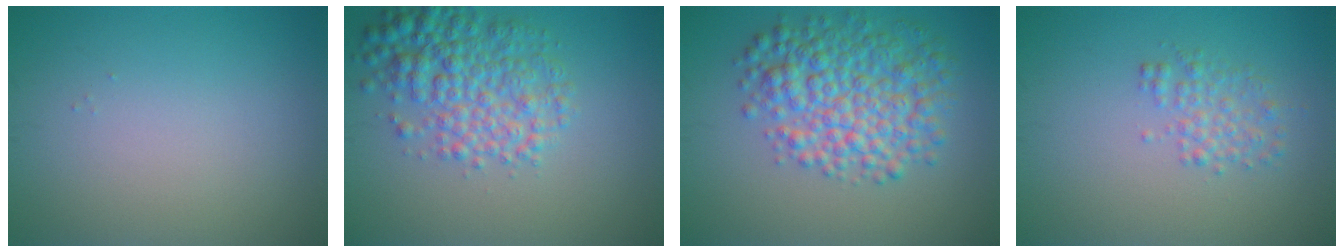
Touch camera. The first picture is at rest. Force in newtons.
{"total": 5.5, "press": 5.5, "slide": 0.1}
{"total": 7.0, "press": 7.0, "slide": 0.0}
{"total": 2.0, "press": 2.0, "slide": 0.0}